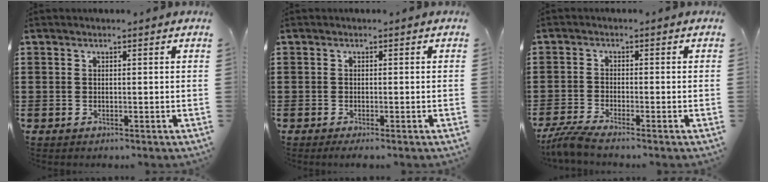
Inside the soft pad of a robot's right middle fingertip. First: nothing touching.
{"total": 0.6, "force": [-0.5, 0.0, 0.3], "torque": [-0.006, -0.003, -0.009]}
{"total": 3.1, "force": [-2.6, -0.2, 1.6], "torque": [-0.050, -0.014, -0.056]}